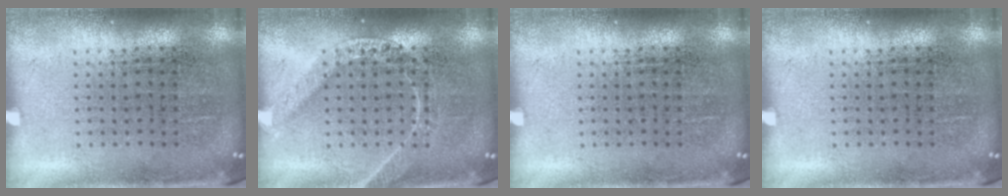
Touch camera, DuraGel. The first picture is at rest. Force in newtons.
{"total": 1.8, "press": 1.8, "slide": 0.3}
{"total": 0.0}
{"total": 0.0}